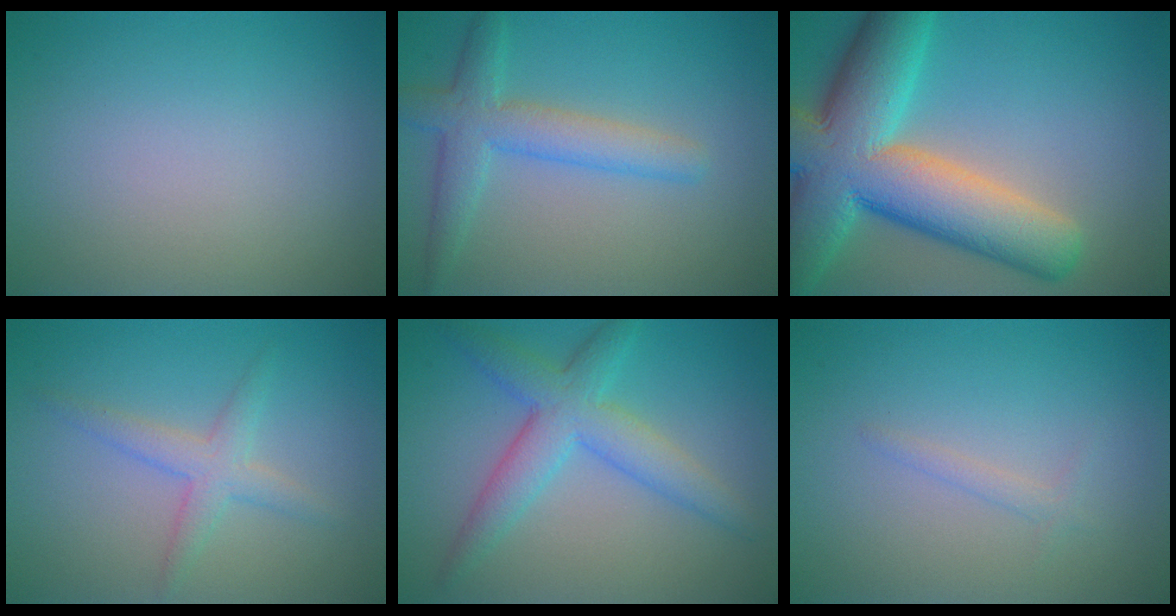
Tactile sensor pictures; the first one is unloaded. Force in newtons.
{"total": 4.3, "press": 4.3, "slide": 0.2}
{"total": 13.7, "press": 13.7, "slide": 0.6}
{"total": 2.5, "press": 2.5, "slide": 0.0}
{"total": 5.0, "press": 5.0, "slide": 0.2}
{"total": 0.9, "press": 0.9, "slide": 0.0}